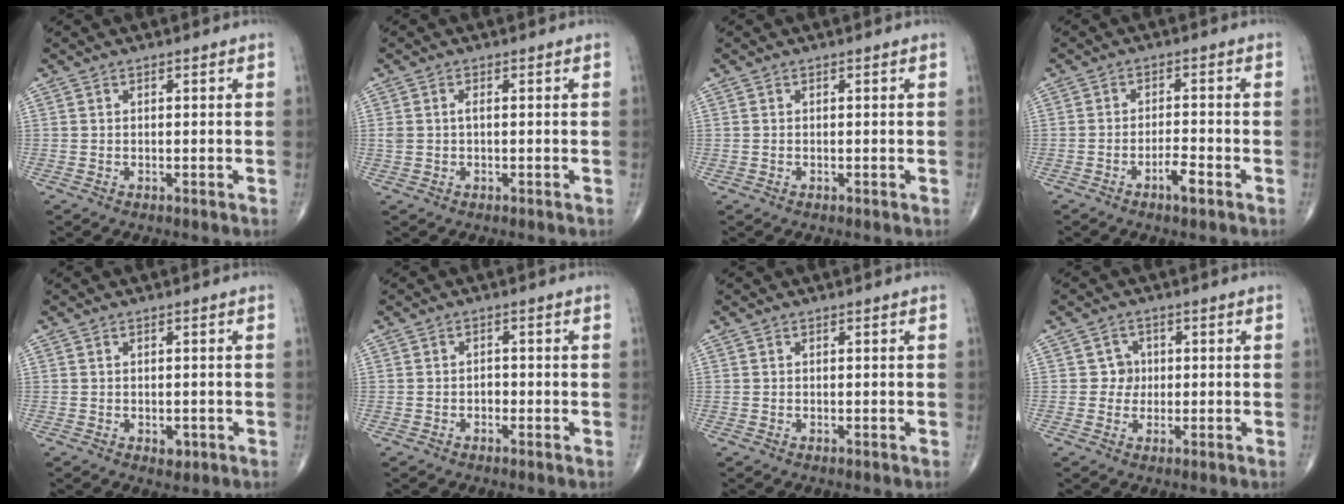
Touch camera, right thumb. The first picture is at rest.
{"total": 1.8, "force": [0.1, 0.9, 1.5], "torque": [-0.041, 0.007, 0.003]}
{"total": 0.0}
{"total": 3.6, "force": [-2.1, 0.8, 2.8], "torque": [-0.051, 0.012, -0.038]}
{"total": 1.7, "force": [-0.5, 1.1, 1.1], "torque": [-0.010, -0.001, -0.004]}
{"total": 1.2, "force": [-0.5, 0.8, 0.6], "torque": [-0.003, 0.004, -0.012]}
{"total": 0.0}
{"total": 2.7, "force": [0.2, 2.6, 0.5], "torque": [0.014, 0.007, -0.003]}